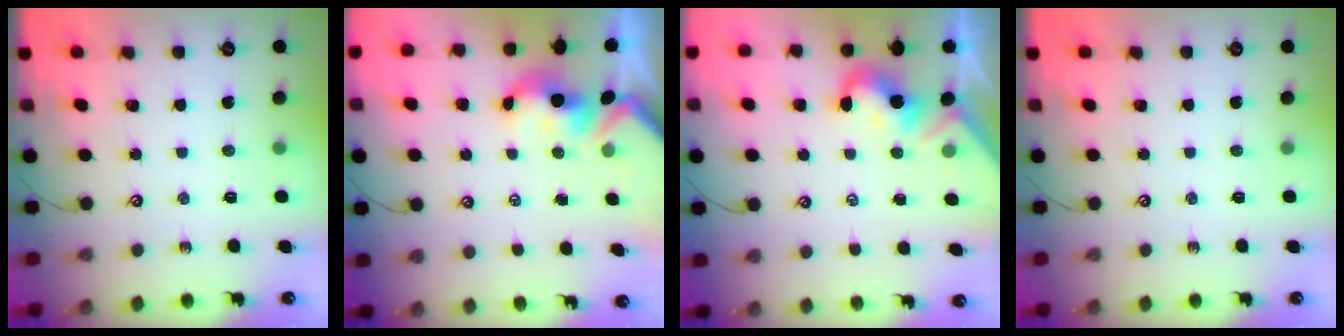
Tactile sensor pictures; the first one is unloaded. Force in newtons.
{"total": 2.1, "press": 1.9, "slide": 0.7}
{"total": 2.9, "press": 2.9, "slide": 0.5}
{"total": 0.0}